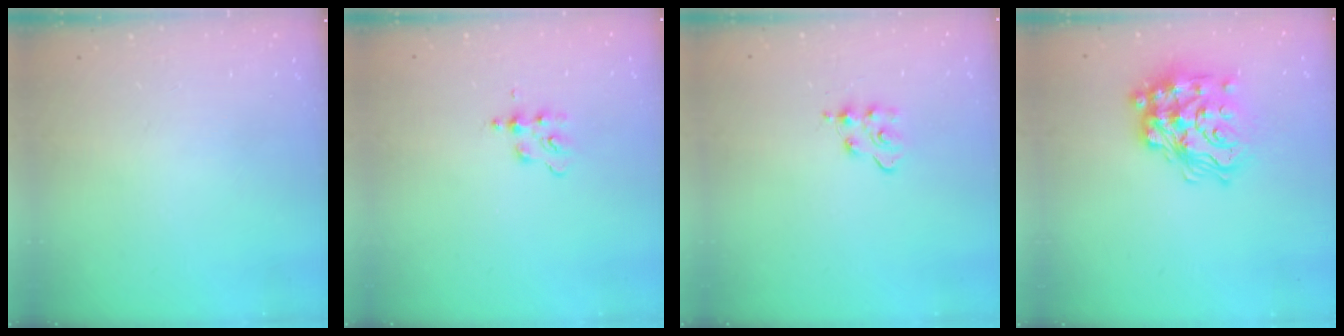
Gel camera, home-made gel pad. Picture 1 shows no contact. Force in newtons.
{"total": 3.9, "press": 3.9, "slide": 0.5}
{"total": 4.7, "press": 4.6, "slide": 0.6}
{"total": 20.2, "press": 20.2, "slide": 1.2}